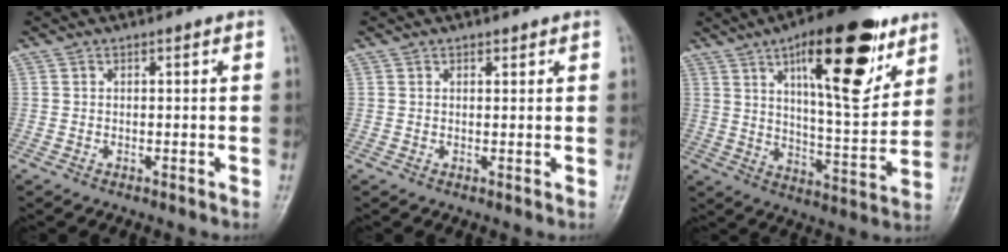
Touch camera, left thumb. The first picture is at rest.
{"total": 1.0, "force": [0.8, 0.5, 0.3], "torque": [0.003, -0.004, 0.008]}
{"total": 21.6, "force": [11.0, 7.3, 17.0], "torque": [-0.218, -0.046, 0.169]}